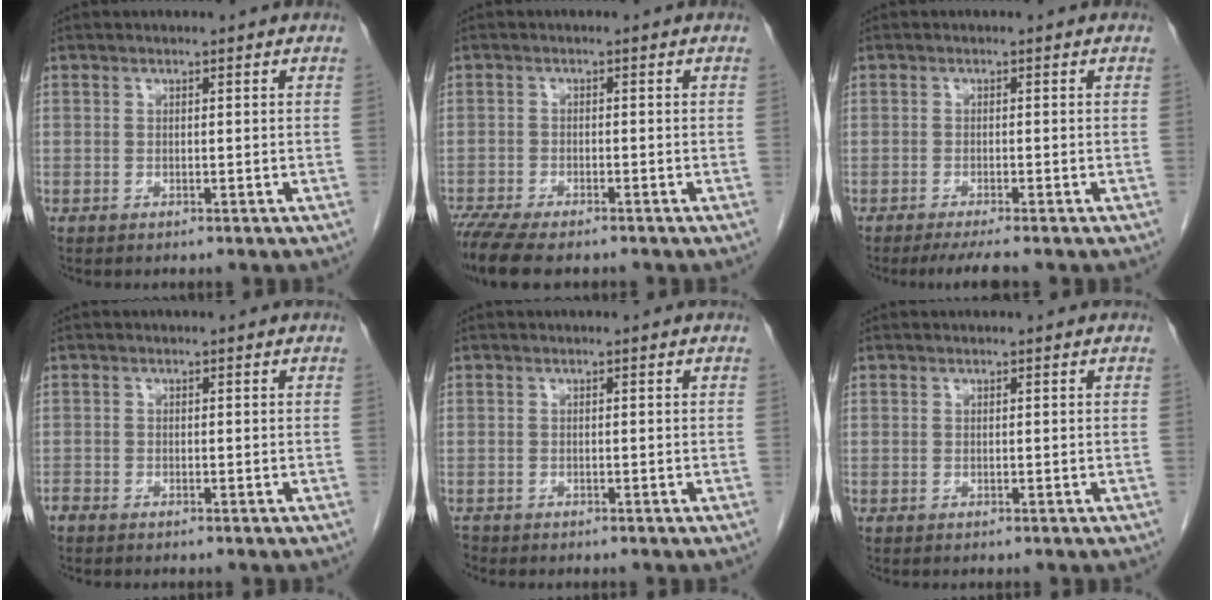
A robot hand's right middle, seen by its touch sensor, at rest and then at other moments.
{"total": 9.3, "force": [-7.5, 2.3, 4.9], "torque": [-0.083, -0.012, -0.121]}
{"total": 3.9, "force": [-3.2, -0.3, 2.3], "torque": [-0.035, -0.010, -0.050]}
{"total": 0.9, "force": [-0.9, 0.2, 0.2], "torque": [-0.008, -0.001, -0.019]}
{"total": 0.9, "force": [-0.8, 0.3, 0.0], "torque": [-0.003, -0.002, -0.016]}
{"total": 0.0}